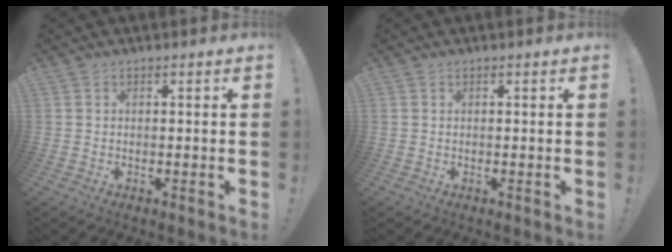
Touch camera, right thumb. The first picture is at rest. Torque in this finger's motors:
{"motor_torque": [0.03, 0.03, -0.13, 0.06, 0.00]}